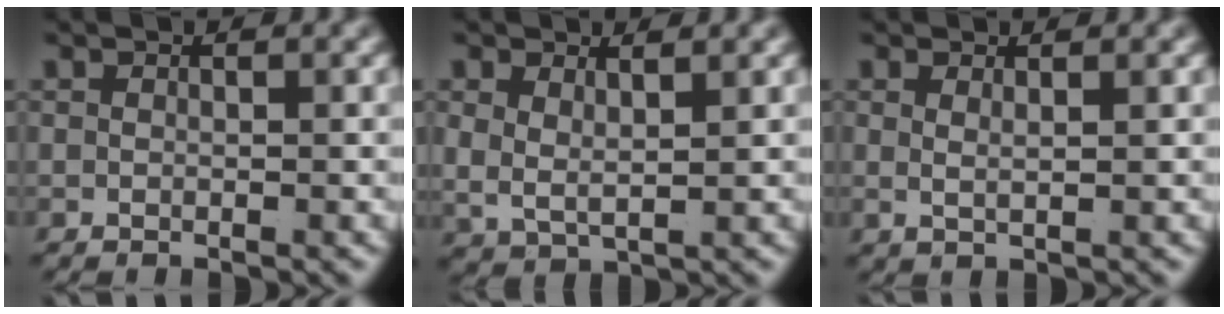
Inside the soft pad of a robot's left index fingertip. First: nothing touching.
{"total": 3.3, "force": [1.2, 2.5, 1.9], "torque": [-0.060, -0.019, 0.034]}
{"total": 1.2, "force": [0.8, -0.5, 0.8], "torque": [-0.020, -0.012, 0.024]}